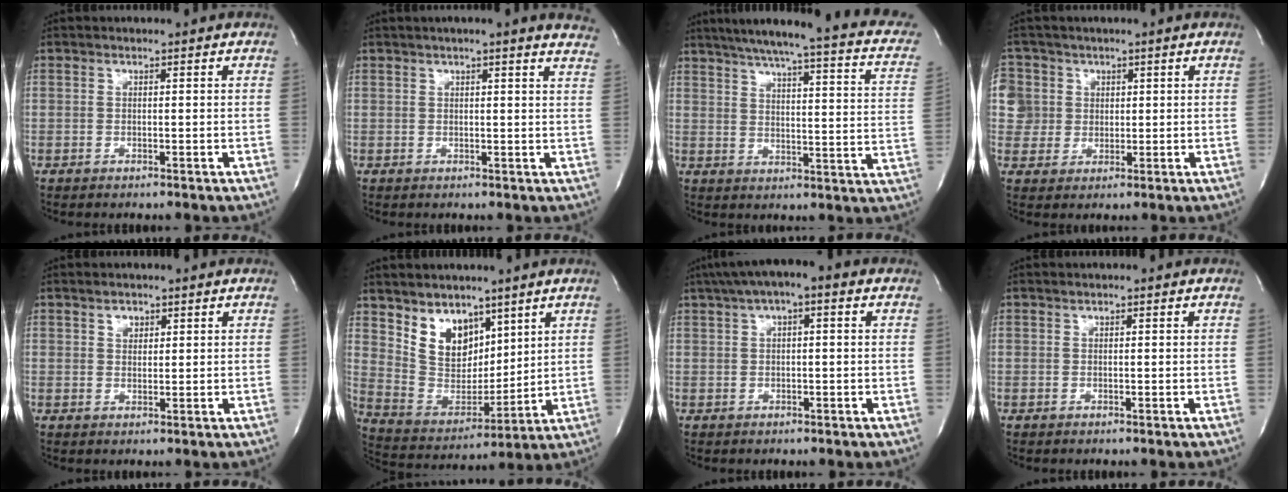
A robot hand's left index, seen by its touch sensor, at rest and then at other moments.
{"total": 9.3, "force": [7.9, 0.3, 5.0], "torque": [-0.061, -0.004, 0.070]}
{"total": 22.9, "force": [17.7, 2.8, 14.3], "torque": [-0.205, -0.015, 0.203]}
{"total": 6.6, "force": [1.5, 6.4, -0.2], "torque": [0.007, 0.015, 0.039]}
{"total": 1.3, "force": [0.7, 1.0, 0.5], "torque": [-0.009, -0.004, 0.009]}
{"total": 9.6, "force": [6.0, 6.0, 4.6], "torque": [-0.097, 0.007, 0.129]}
{"total": 6.7, "force": [3.1, 1.8, 5.7], "torque": [-0.103, 0.031, 0.042]}
{"total": 0.0}